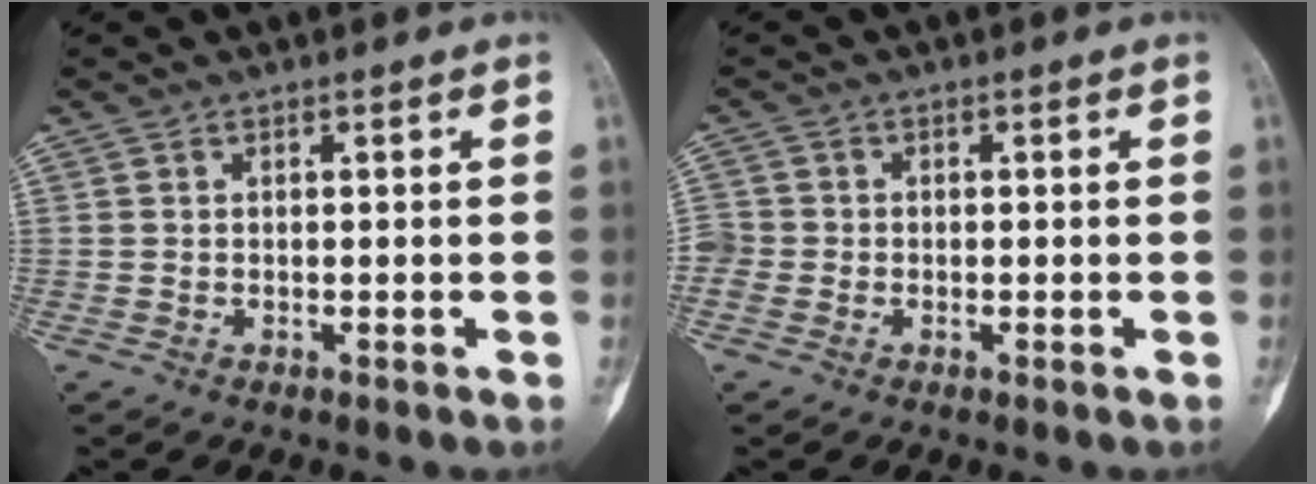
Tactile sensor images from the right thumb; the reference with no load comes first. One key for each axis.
{"total": 3.1, "fx": -0.6, "fy": 2.9, "fz": 0.9, "tx": -0.010, "ty": 0.008, "tz": -0.016}